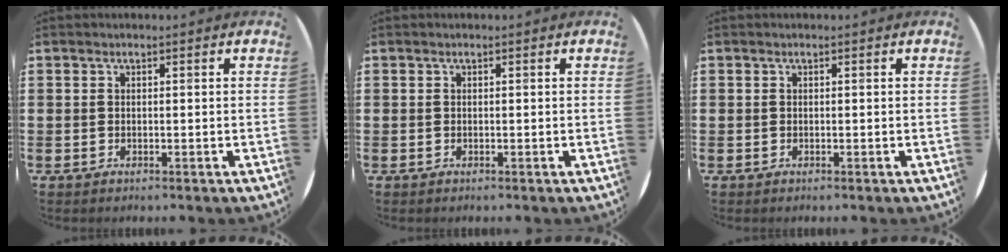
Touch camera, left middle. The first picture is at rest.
{"total": 0.0}
{"total": 0.0}